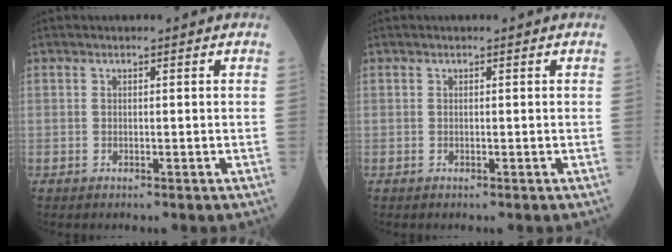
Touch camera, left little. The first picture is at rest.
{"total": 0.0}